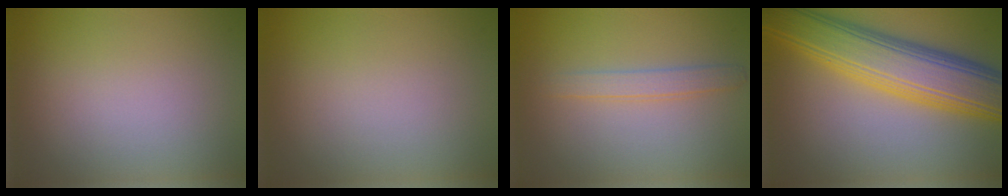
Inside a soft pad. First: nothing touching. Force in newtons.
{"total": 0.0}
{"total": 1.8, "press": 1.8, "slide": 0.0}
{"total": 9.9, "press": 9.9, "slide": 0.2}